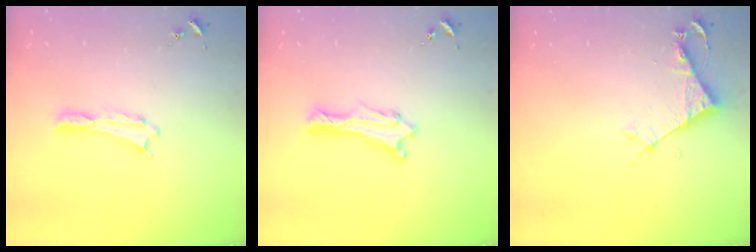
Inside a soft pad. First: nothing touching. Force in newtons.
{"total": 0.9, "press": 0.8, "slide": 0.1}
{"total": 4.7, "press": 4.7, "slide": 0.3}